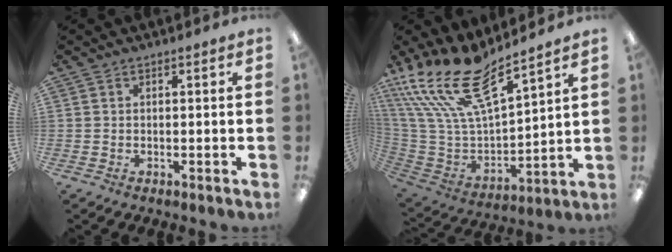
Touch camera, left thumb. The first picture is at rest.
{"total": 21.1, "force": [15.3, 6.7, 12.9], "torque": [-0.270, -0.103, 0.271]}